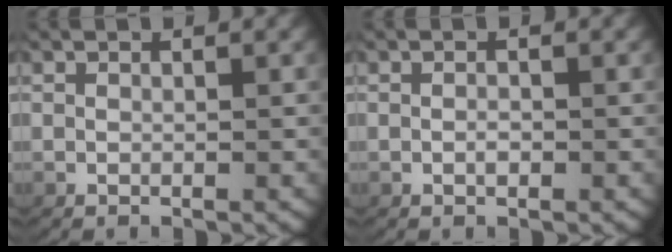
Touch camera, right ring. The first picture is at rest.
{"total": 0.7, "force": [-0.3, 0.3, 0.5], "torque": [-0.014, -0.003, -0.004]}